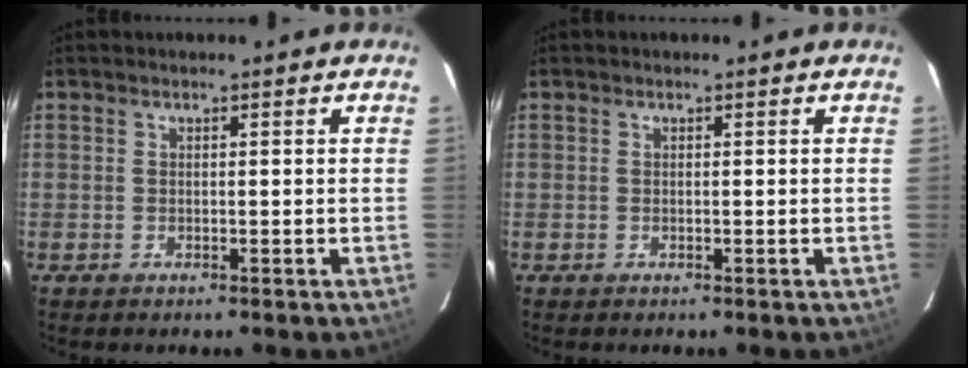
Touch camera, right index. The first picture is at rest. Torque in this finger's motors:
{"motor_torque": [0.00, 0.00, 0.00, 0.00]}